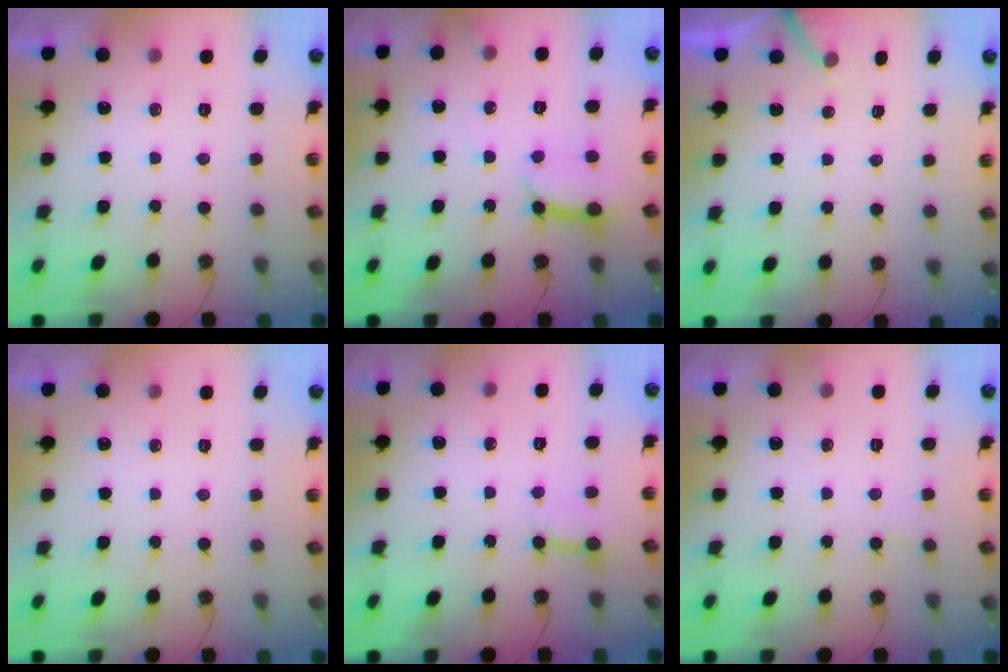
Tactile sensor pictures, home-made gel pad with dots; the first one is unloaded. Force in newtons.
{"total": 12.1, "press": 12.1, "slide": 1.1}
{"total": 3.0, "press": 3.0, "slide": 0.1}
{"total": 0.0}
{"total": 3.0, "press": 3.0, "slide": 0.2}
{"total": 4.9, "press": 4.8, "slide": 0.3}